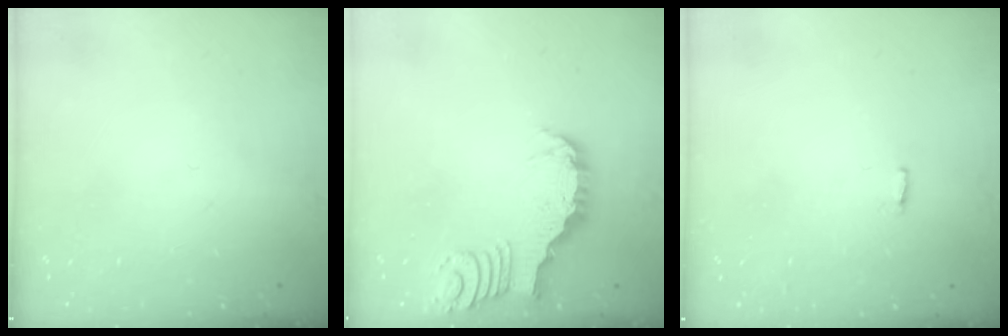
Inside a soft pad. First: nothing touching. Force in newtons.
{"total": 4.0, "press": 4.0, "slide": 0.4}
{"total": 3.0, "press": 2.9, "slide": 0.5}